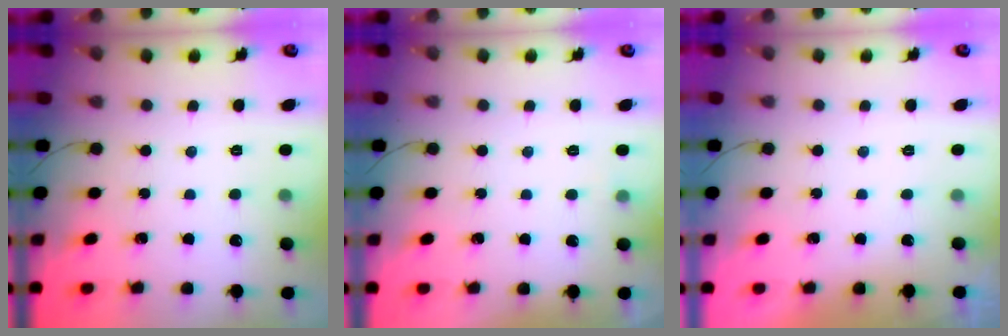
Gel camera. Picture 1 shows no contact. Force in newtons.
{"total": 3.3, "press": 3.1, "slide": 1.1}
{"total": 0.0}